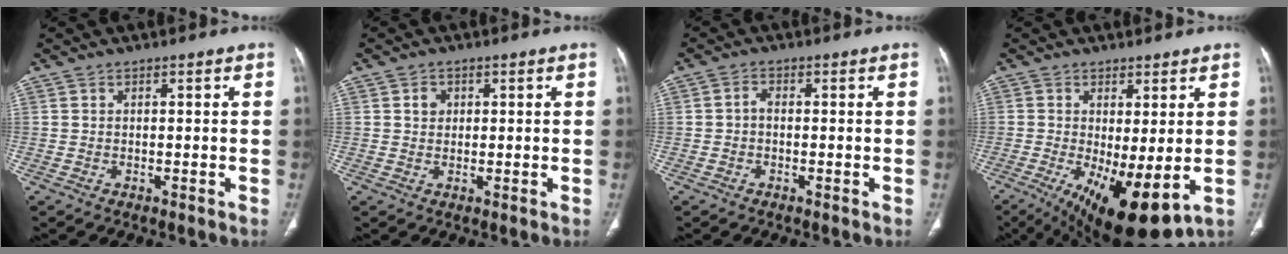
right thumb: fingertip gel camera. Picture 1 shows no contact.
{"total": 2.1, "force": [0.6, 1.8, 0.9], "torque": [-0.006, -0.001, 0.009]}
{"total": 1.8, "force": [-0.3, 1.3, 1.2], "torque": [-0.017, 0.005, -0.010]}
{"total": 13.2, "force": [-3.0, 4.7, 12.0], "torque": [-0.198, -0.023, -0.028]}